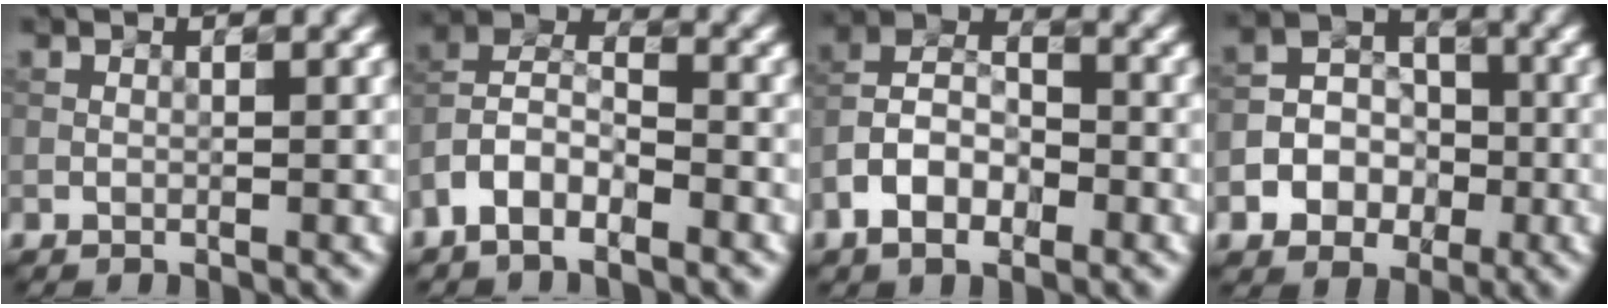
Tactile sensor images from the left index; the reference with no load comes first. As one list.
[{"total": 5.1, "force": [-3.1, 2.5, 3.1], "torque": [-0.055, 0.007, -0.068]}, {"total": 6.0, "force": [-2.9, 3.4, 4.0], "torque": [-0.070, 0.010, -0.063]}, {"total": 5.6, "force": [-2.1, 4.5, 2.5], "torque": [-0.024, 0.006, -0.052]}]